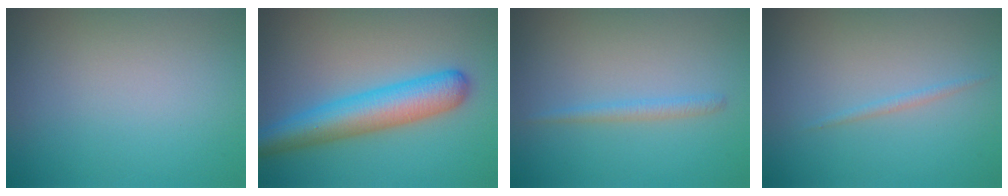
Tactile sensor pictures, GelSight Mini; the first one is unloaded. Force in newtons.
{"total": 6.3, "press": 6.3, "slide": 0.2}
{"total": 1.3, "press": 1.3, "slide": 0.0}
{"total": 0.8, "press": 0.8, "slide": 0.1}